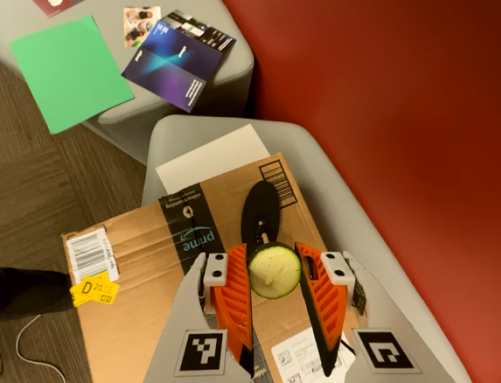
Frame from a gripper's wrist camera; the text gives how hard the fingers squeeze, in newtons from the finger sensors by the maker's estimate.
{"total": 11.4, "left": 11.7, "right": 11.2}